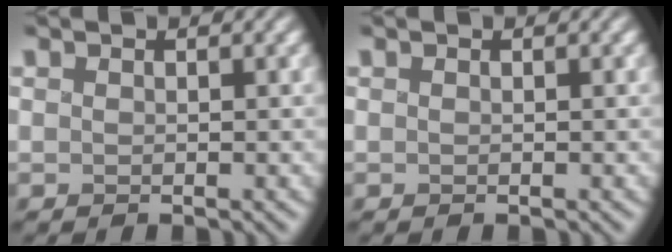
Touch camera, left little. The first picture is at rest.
{"total": 0.0}